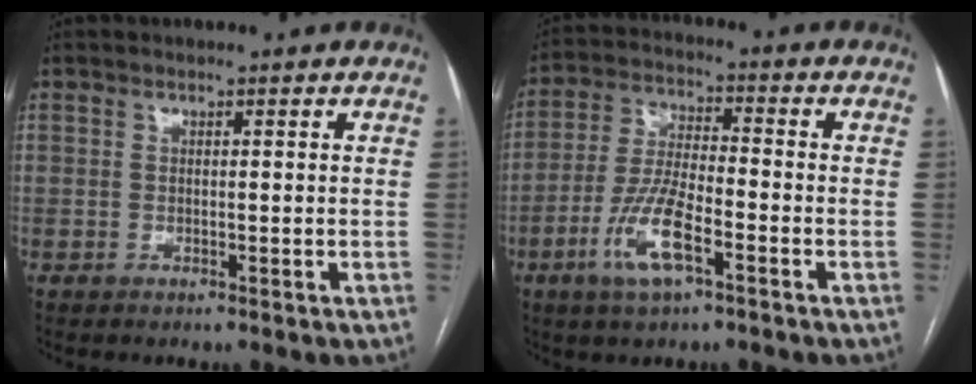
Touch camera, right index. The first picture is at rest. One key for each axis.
{"total": 9.6, "fx": -4.4, "fy": 2.2, "fz": 8.3, "tx": -0.173, "ty": -0.006, "tz": -0.084}